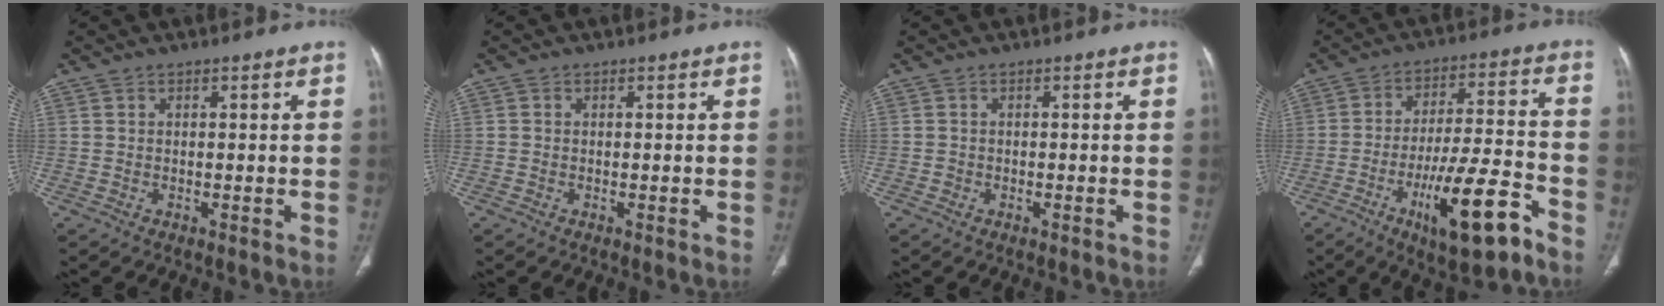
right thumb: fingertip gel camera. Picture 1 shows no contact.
{"total": 0.0}
{"total": 0.6, "force": [-0.3, 0.4, 0.2], "torque": [-0.003, 0.002, -0.007]}
{"total": 16.3, "force": [-8.7, 3.9, 13.3], "torque": [-0.223, 0.045, -0.134]}